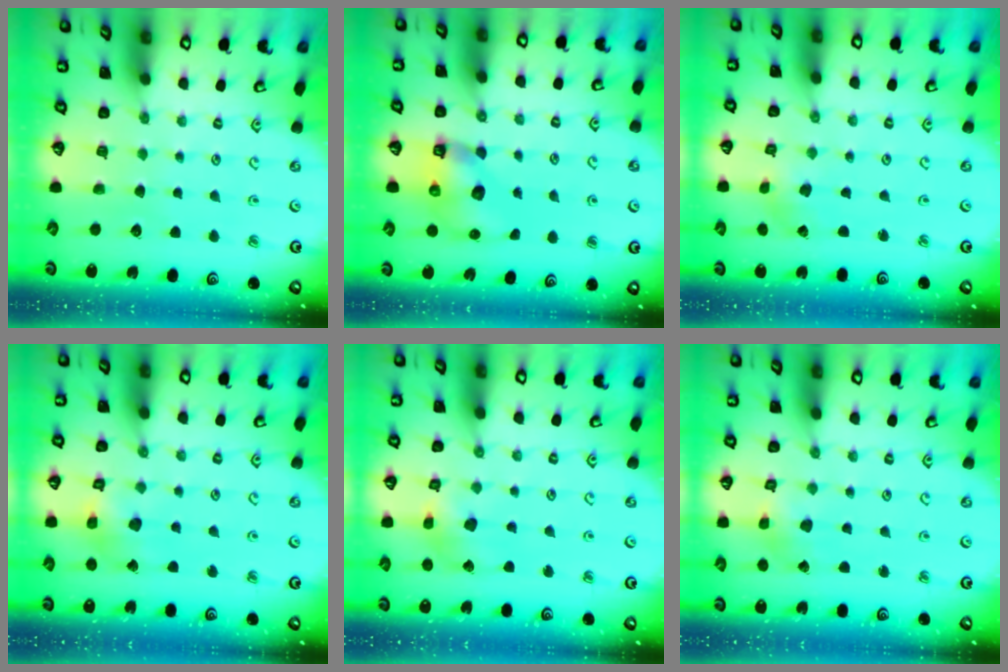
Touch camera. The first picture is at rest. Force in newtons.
{"total": 7.9, "press": 7.8, "slide": 0.9}
{"total": 0.0}
{"total": 9.6, "press": 9.5, "slide": 1.3}
{"total": 8.3, "press": 8.2, "slide": 1.0}
{"total": 2.7, "press": 2.7, "slide": 0.2}